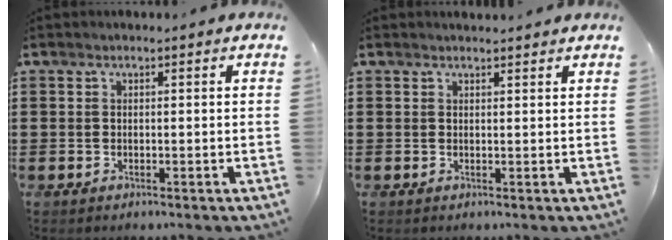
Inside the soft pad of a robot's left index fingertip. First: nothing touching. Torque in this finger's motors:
{"motor_torque": [0.10, -0.04, -0.01, -0.01]}